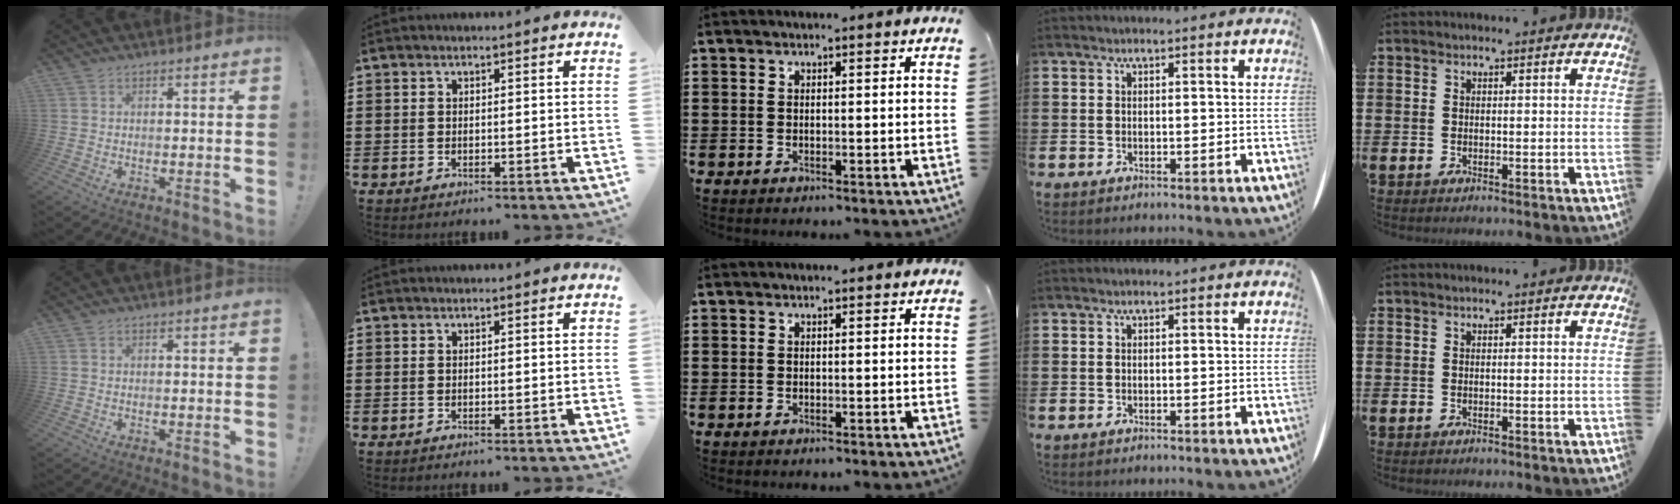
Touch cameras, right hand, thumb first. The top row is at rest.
{}